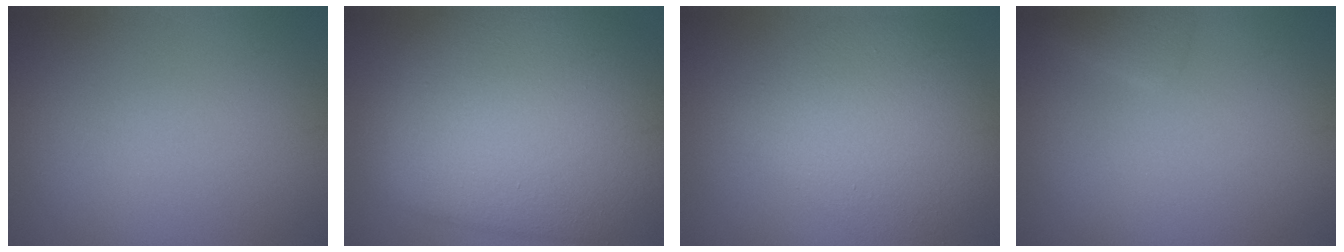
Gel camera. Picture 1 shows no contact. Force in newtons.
{"total": 13.6, "press": 13.6, "slide": 0.6}
{"total": 7.5, "press": 7.5, "slide": 0.3}
{"total": 1.4, "press": 1.4, "slide": 0.1}